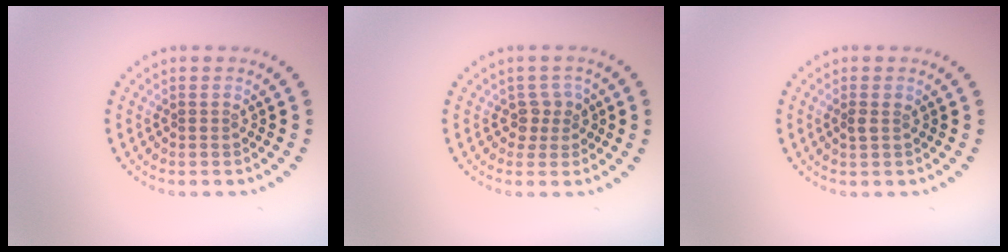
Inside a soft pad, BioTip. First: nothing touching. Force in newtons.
{"total": 1.9, "press": 1.6, "slide": 1.0}
{"total": 0.9, "press": 0.9, "slide": 0.2}